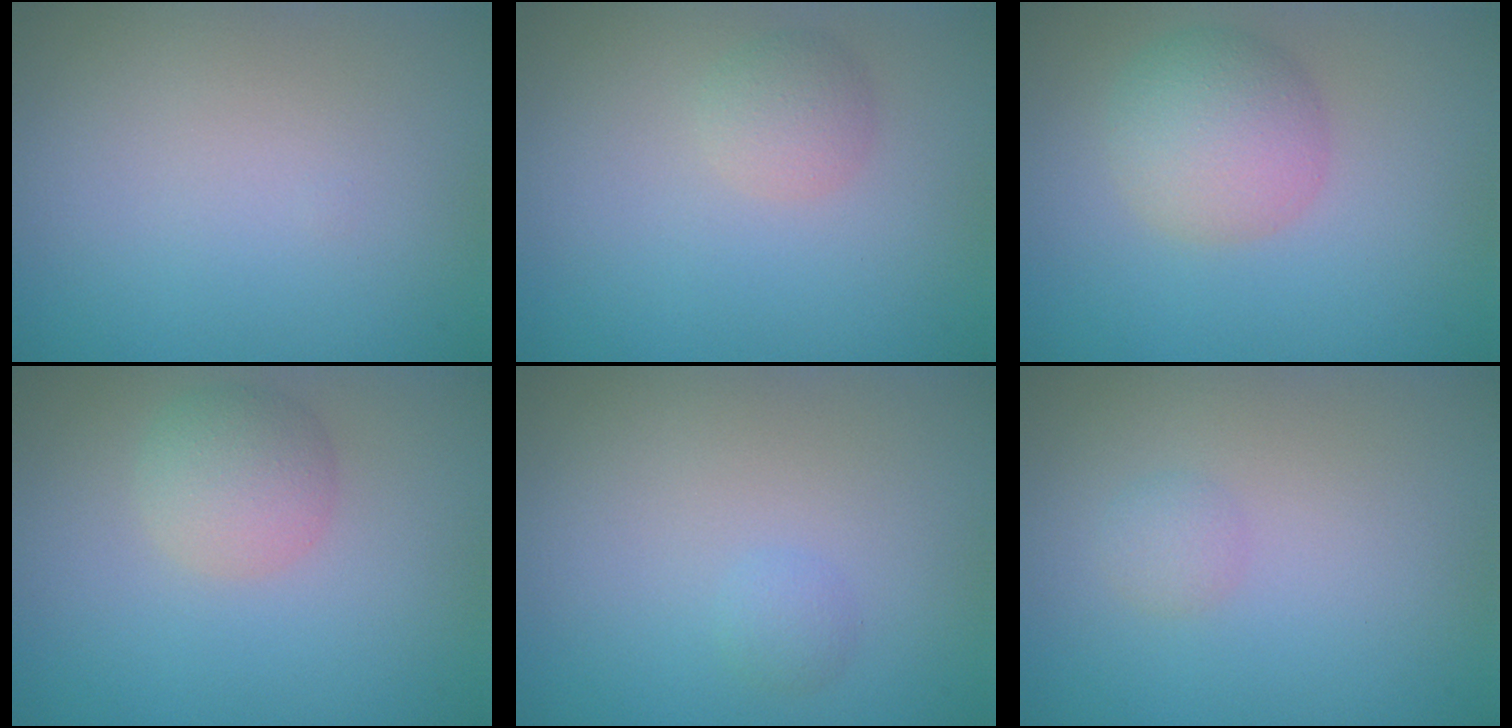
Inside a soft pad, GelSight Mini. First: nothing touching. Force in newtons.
{"total": 1.8, "press": 1.8, "slide": 0.1}
{"total": 4.4, "press": 4.4, "slide": 0.1}
{"total": 3.0, "press": 3.0, "slide": 0.2}
{"total": 0.8, "press": 0.8, "slide": 0.0}
{"total": 1.0, "press": 1.0, "slide": 0.1}